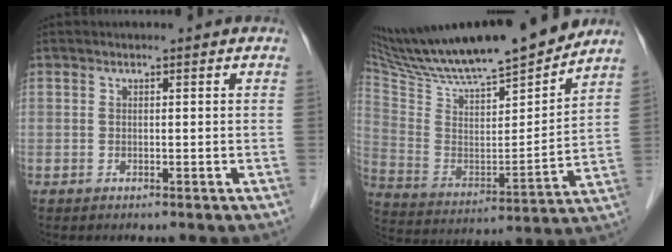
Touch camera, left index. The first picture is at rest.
{"total": 24.5, "force": [21.7, 2.4, 11.1], "torque": [-0.196, -0.010, 0.354]}